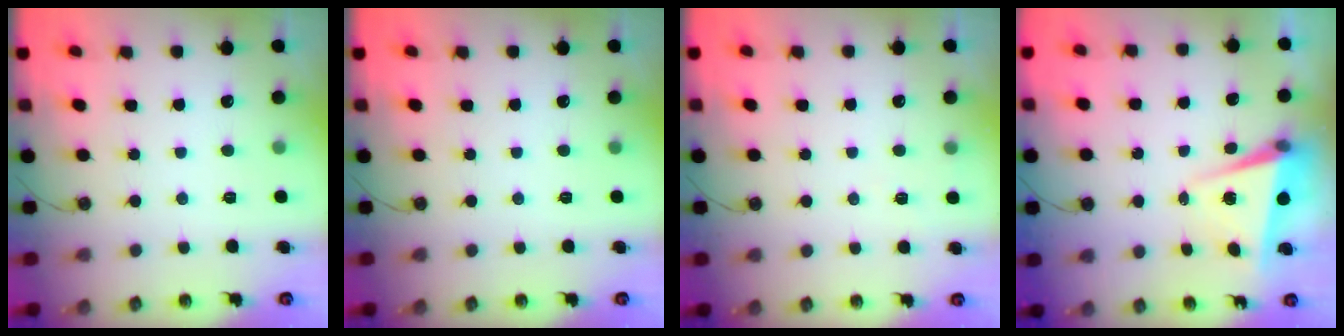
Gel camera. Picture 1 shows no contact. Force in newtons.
{"total": 0.0}
{"total": 5.0, "press": 2.7, "slide": 4.1}
{"total": 6.9, "press": 6.8, "slide": 0.8}